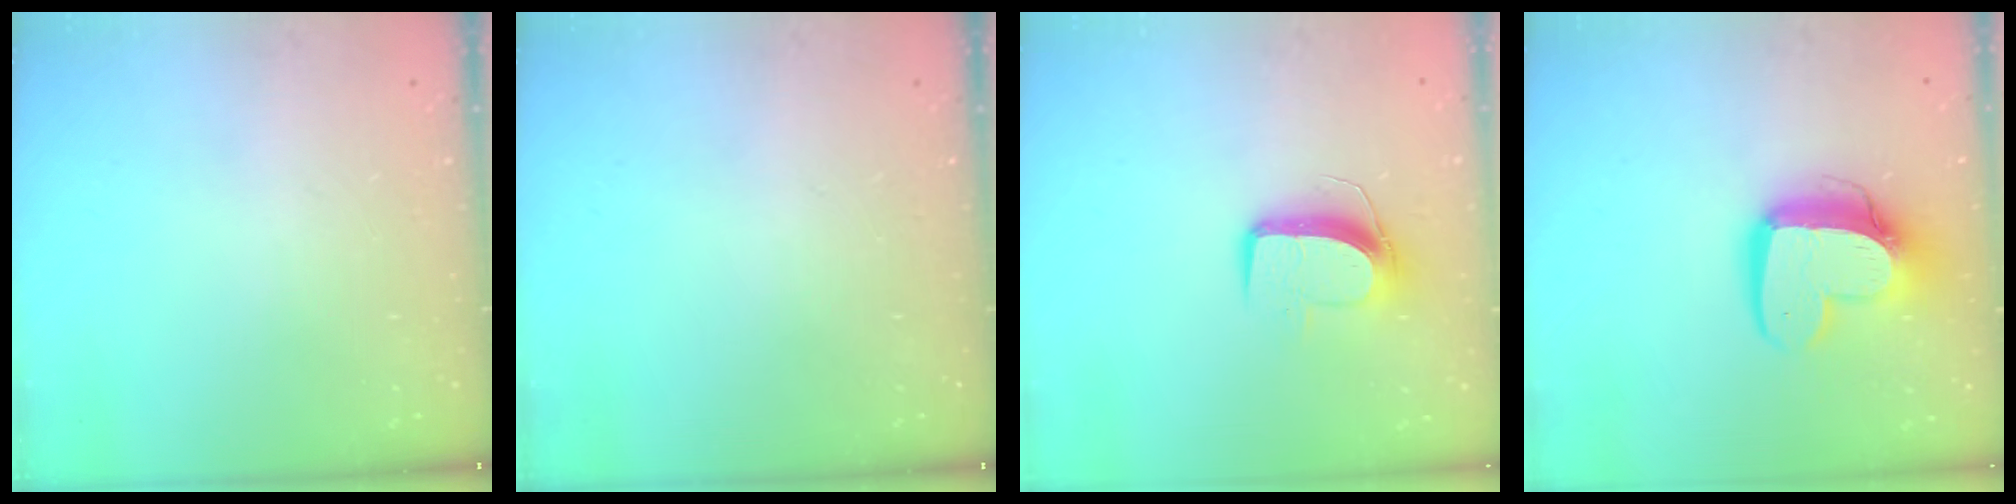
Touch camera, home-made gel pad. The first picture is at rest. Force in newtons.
{"total": 0.0}
{"total": 10.5, "press": 10.5, "slide": 0.8}
{"total": 14.6, "press": 14.6, "slide": 1.4}